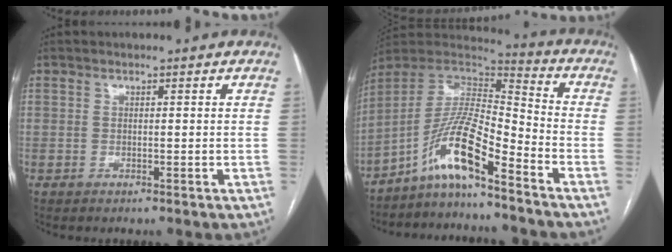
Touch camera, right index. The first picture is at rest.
{"total": 11.8, "force": [-8.0, 1.0, 8.7], "torque": [-0.169, 0.017, -0.148]}